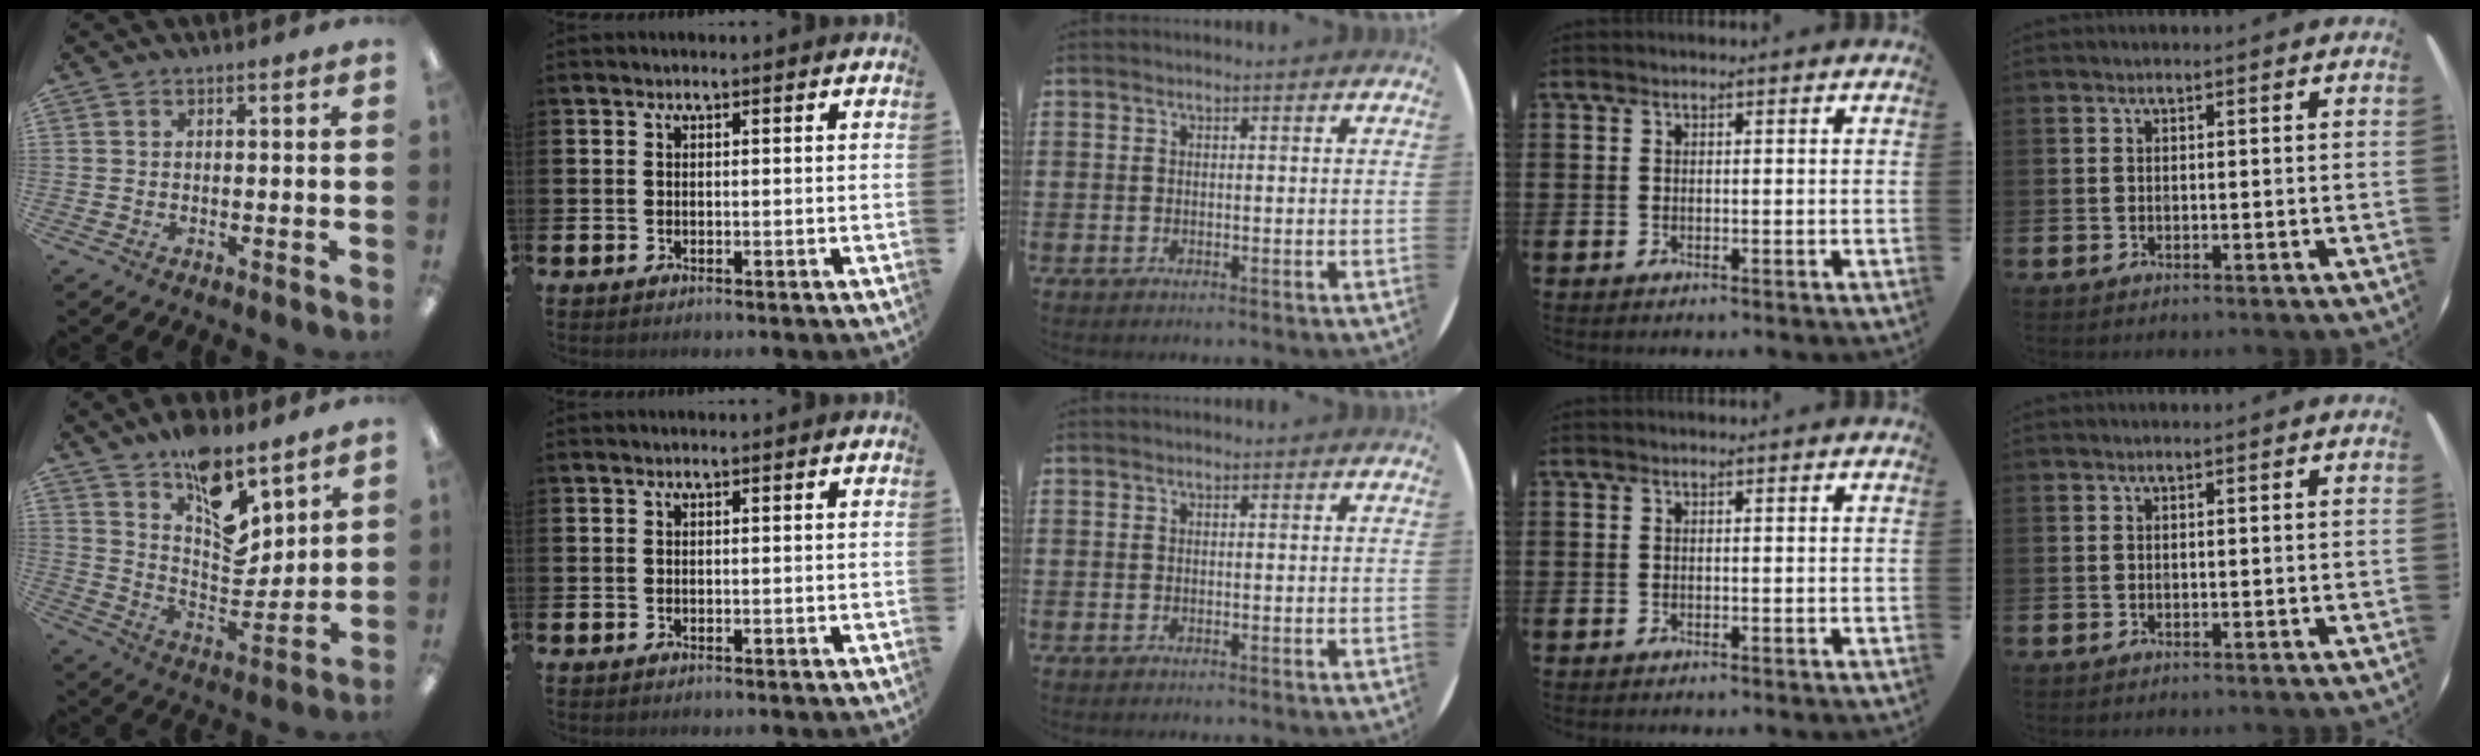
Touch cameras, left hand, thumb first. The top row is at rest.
{"thumb": {"total": 13.1, "force": [9.2, 5.4, 7.6], "torque": [-0.109, -0.069, 0.162]}}